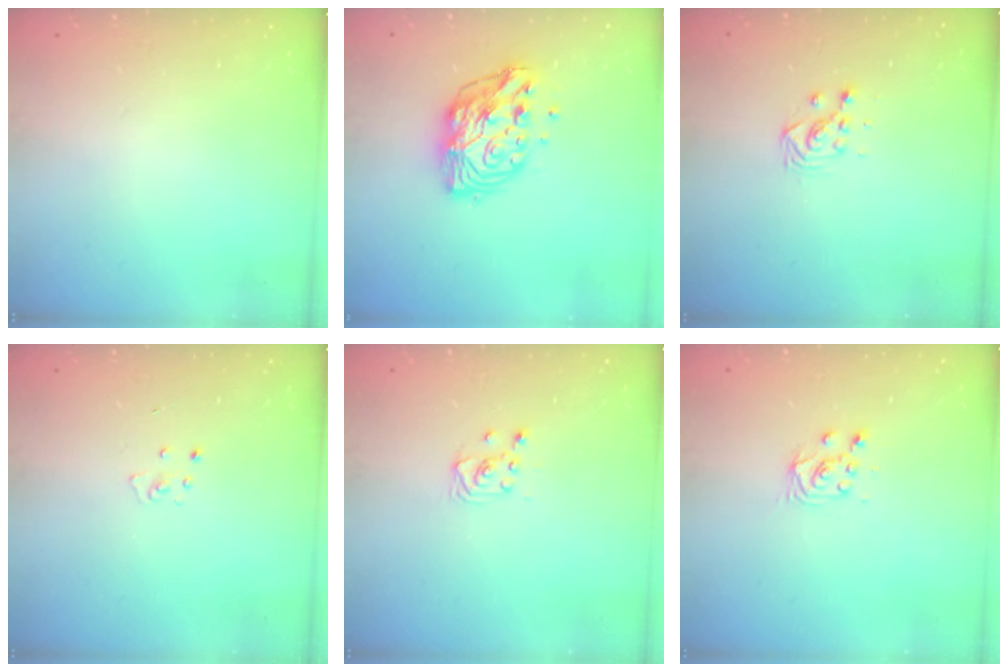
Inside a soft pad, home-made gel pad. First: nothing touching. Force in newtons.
{"total": 12.6, "press": 12.6, "slide": 1.1}
{"total": 3.5, "press": 3.5, "slide": 0.2}
{"total": 2.7, "press": 2.7, "slide": 0.3}
{"total": 2.9, "press": 2.9, "slide": 0.4}
{"total": 6.1, "press": 6.1, "slide": 0.5}